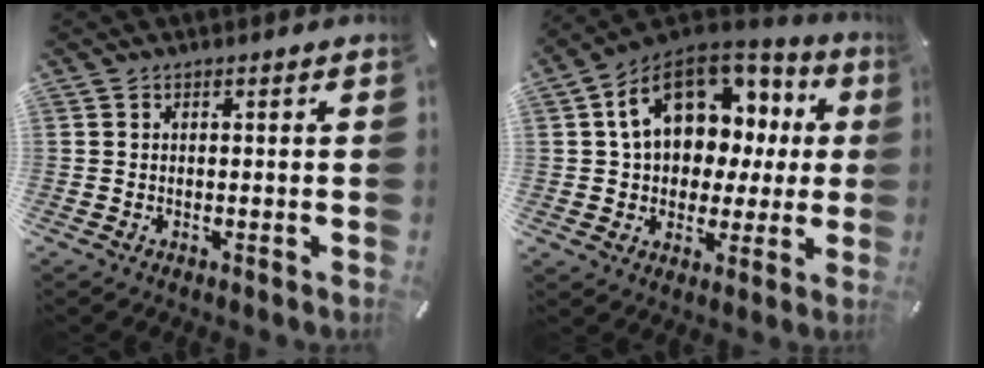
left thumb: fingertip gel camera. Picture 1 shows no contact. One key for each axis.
{"total": 16.6, "fx": 5.4, "fy": 12.1, "fz": 10.0, "tx": -0.175, "ty": -0.017, "tz": 0.104}